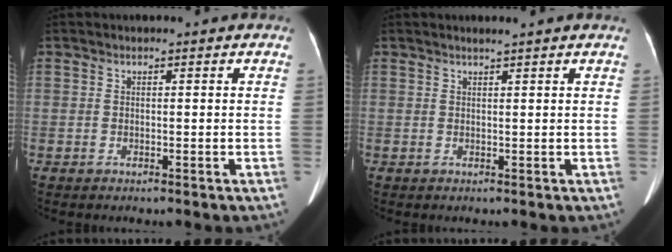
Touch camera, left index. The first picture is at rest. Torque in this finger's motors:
{"motor_torque": [0.03, -0.01, -0.01, 0.00]}